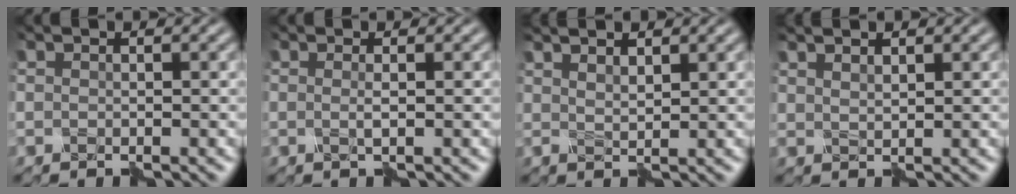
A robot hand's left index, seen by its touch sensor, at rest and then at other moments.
{"total": 0.9, "force": [-0.2, 0.0, 0.9], "torque": [-0.017, 0.001, -0.005]}
{"total": 2.2, "force": [1.5, 0.4, 1.5], "torque": [-0.013, 0.008, 0.018]}
{"total": 1.4, "force": [1.1, 0.1, 0.9], "torque": [-0.012, 0.005, 0.018]}